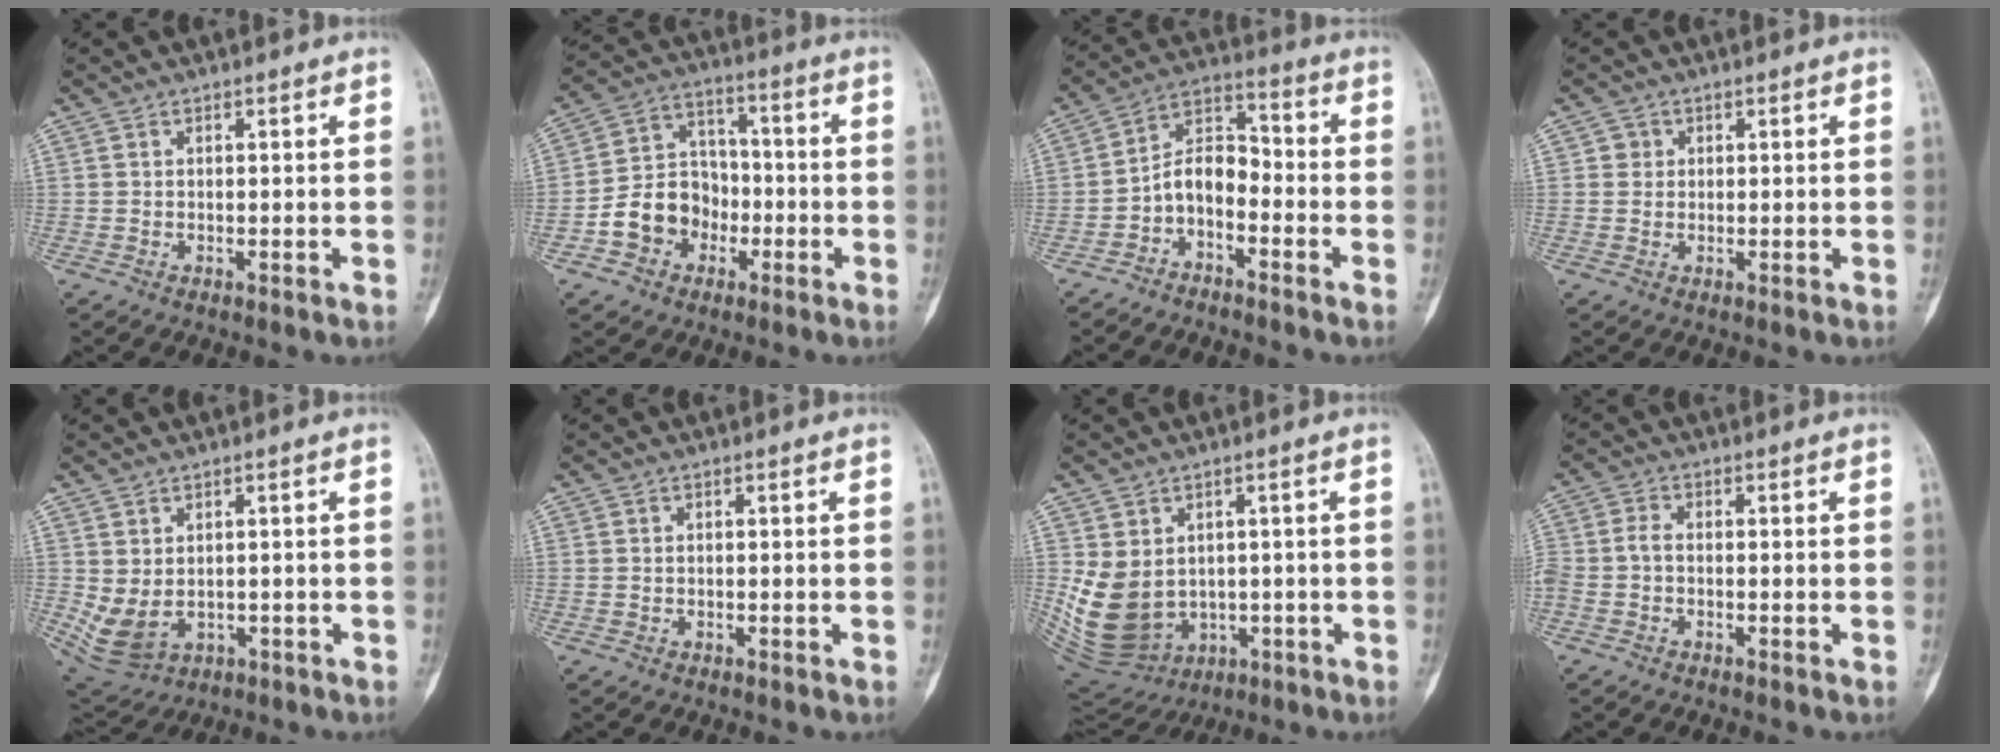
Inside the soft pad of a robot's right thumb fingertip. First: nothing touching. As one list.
[{"total": 11.4, "force": [-3.9, 9.5, 5.0], "torque": [-0.052, 0.046, -0.071]}, {"total": 8.1, "force": [-3.5, 4.9, 5.4], "torque": [-0.084, 0.062, -0.077]}, {"total": 1.6, "force": [0.4, 1.6, 0.2], "torque": [0.006, 0.002, 0.002]}, {"total": 7.0, "force": [-0.2, 5.0, 4.9], "torque": [-0.093, -0.002, 0.021]}, {"total": 0.0}, {"total": 12.6, "force": [-0.4, 10.3, 7.3], "torque": [-0.127, -0.001, 0.030]}, {"total": 3.0, "force": [-1.1, 1.6, 2.3], "torque": [-0.066, 0.008, -0.027]}]